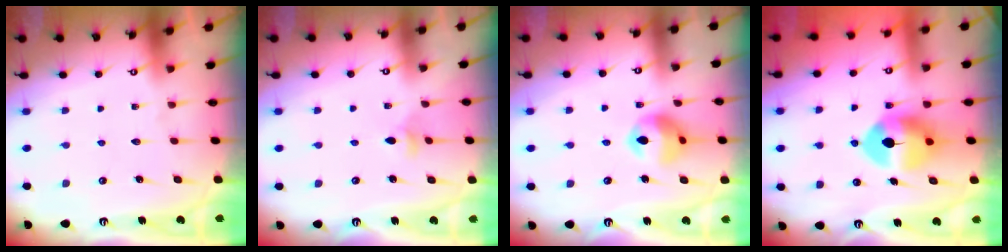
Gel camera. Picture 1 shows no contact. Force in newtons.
{"total": 3.6, "press": 3.6, "slide": 0.8}
{"total": 11.7, "press": 11.7, "slide": 1.1}
{"total": 9.7, "press": 9.5, "slide": 1.9}